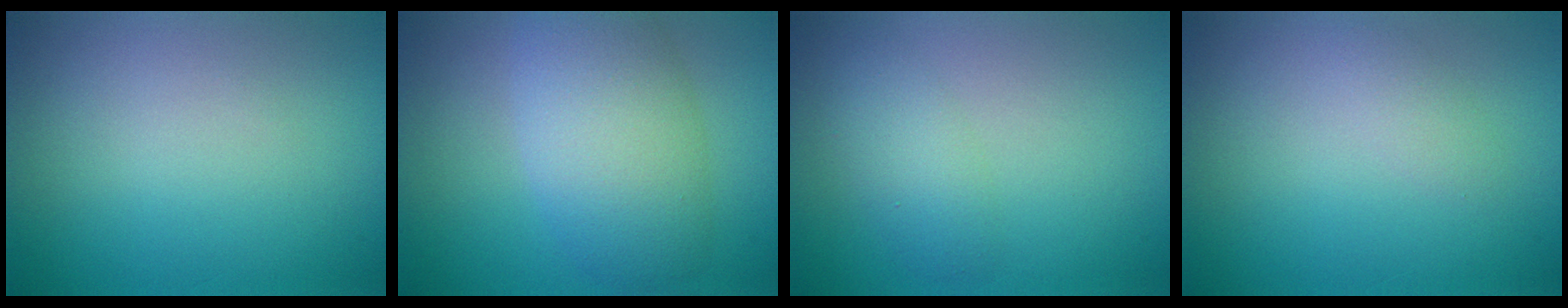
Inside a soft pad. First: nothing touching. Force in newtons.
{"total": 6.6, "press": 6.5, "slide": 0.4}
{"total": 2.5, "press": 2.5, "slide": 0.1}
{"total": 1.0, "press": 1.0, "slide": 0.0}